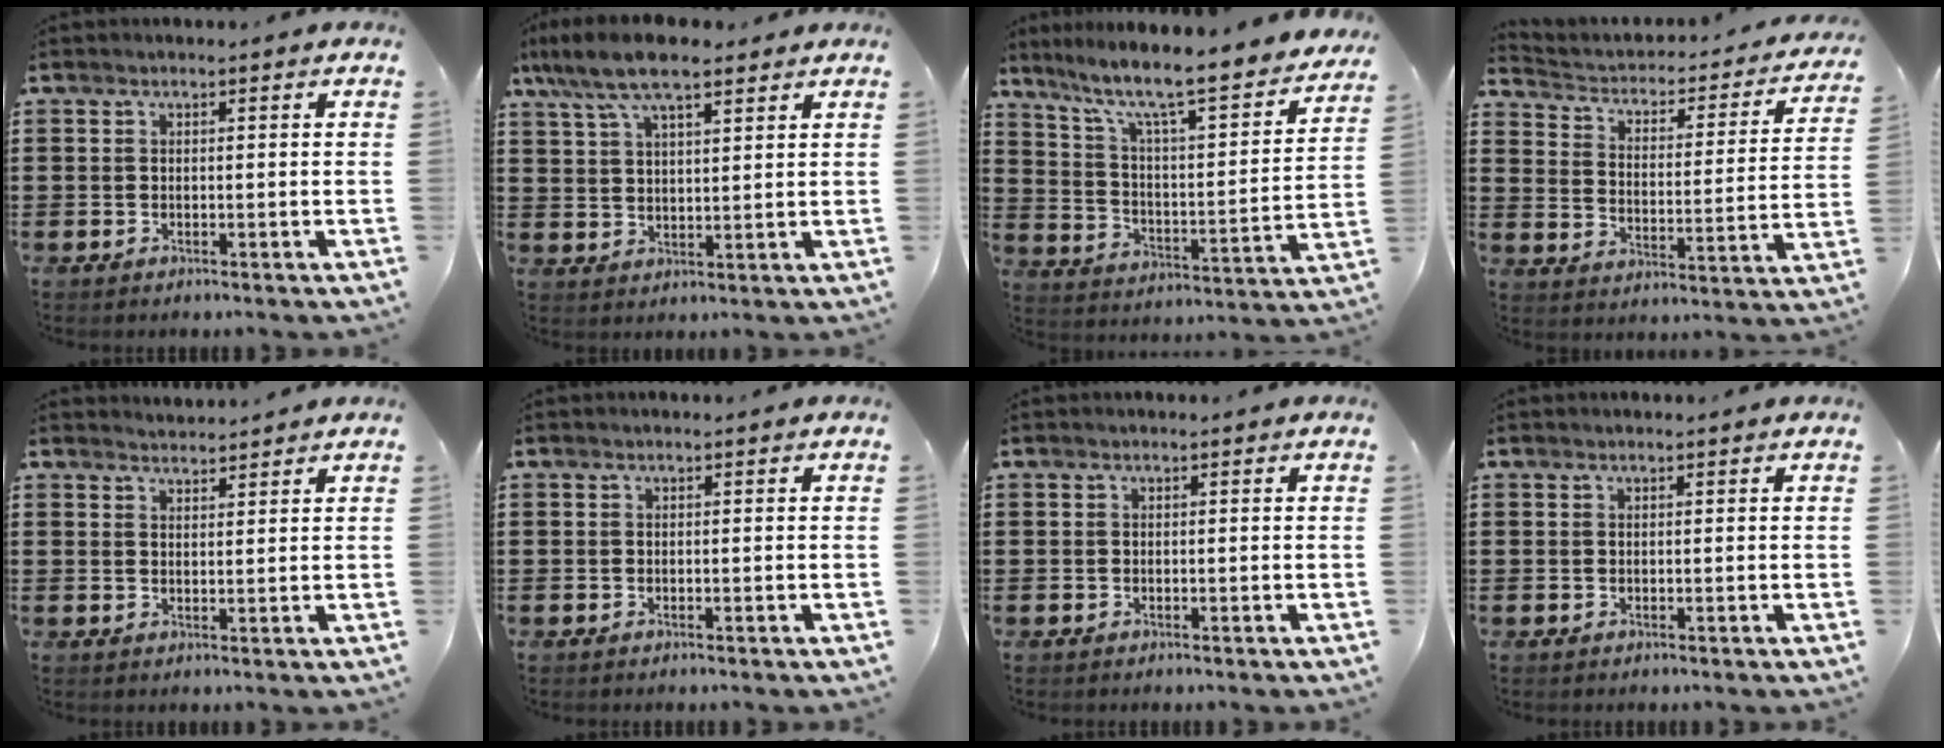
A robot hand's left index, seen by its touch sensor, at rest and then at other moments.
{"total": 8.3, "force": [6.3, 2.5, 4.9], "torque": [-0.113, -0.006, 0.114]}
{"total": 7.7, "force": [6.3, 0.4, 4.4], "torque": [-0.106, -0.060, 0.097]}
{"total": 1.9, "force": [1.1, 1.2, 0.9], "torque": [-0.031, -0.020, 0.007]}
{"total": 2.1, "force": [2.1, -0.1, -0.1], "torque": [-0.003, -0.004, 0.040]}
{"total": 0.0}
{"total": 0.0}
{"total": 0.0}